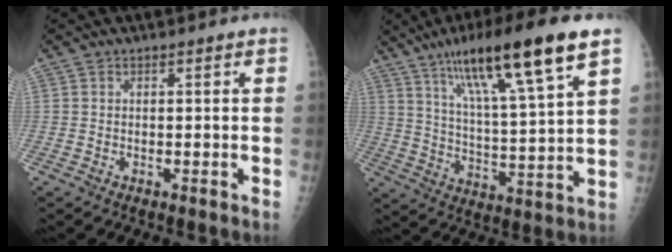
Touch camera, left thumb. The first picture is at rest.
{"total": 19.5, "force": [11.3, 2.5, 15.6], "torque": [-0.254, -0.034, 0.195]}